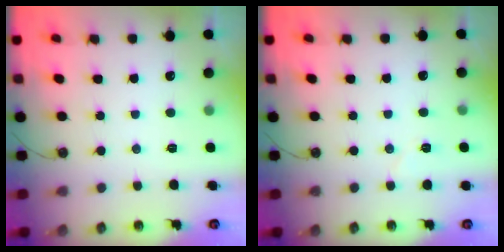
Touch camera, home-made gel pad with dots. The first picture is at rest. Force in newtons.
{"total": 3.8, "press": 3.4, "slide": 1.8}